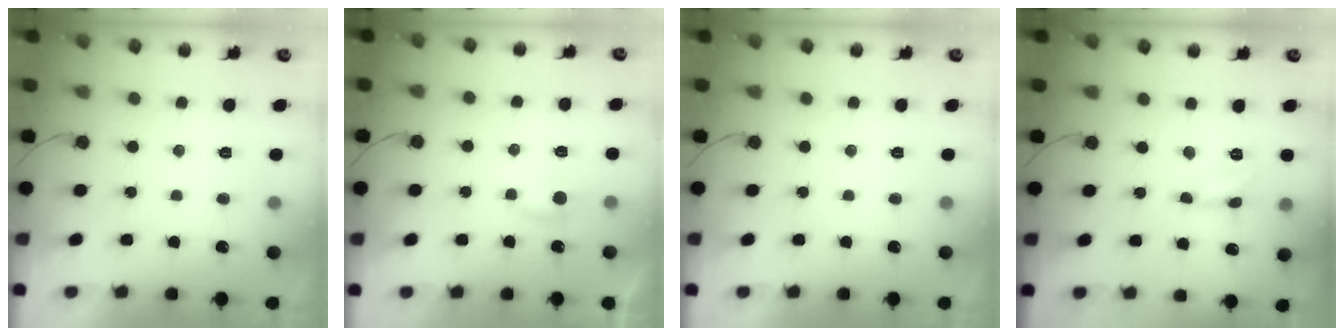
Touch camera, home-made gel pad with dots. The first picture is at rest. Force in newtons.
{"total": 2.4, "press": 2.4, "slide": 0.3}
{"total": 0.0}
{"total": 2.5, "press": 2.5, "slide": 0.3}